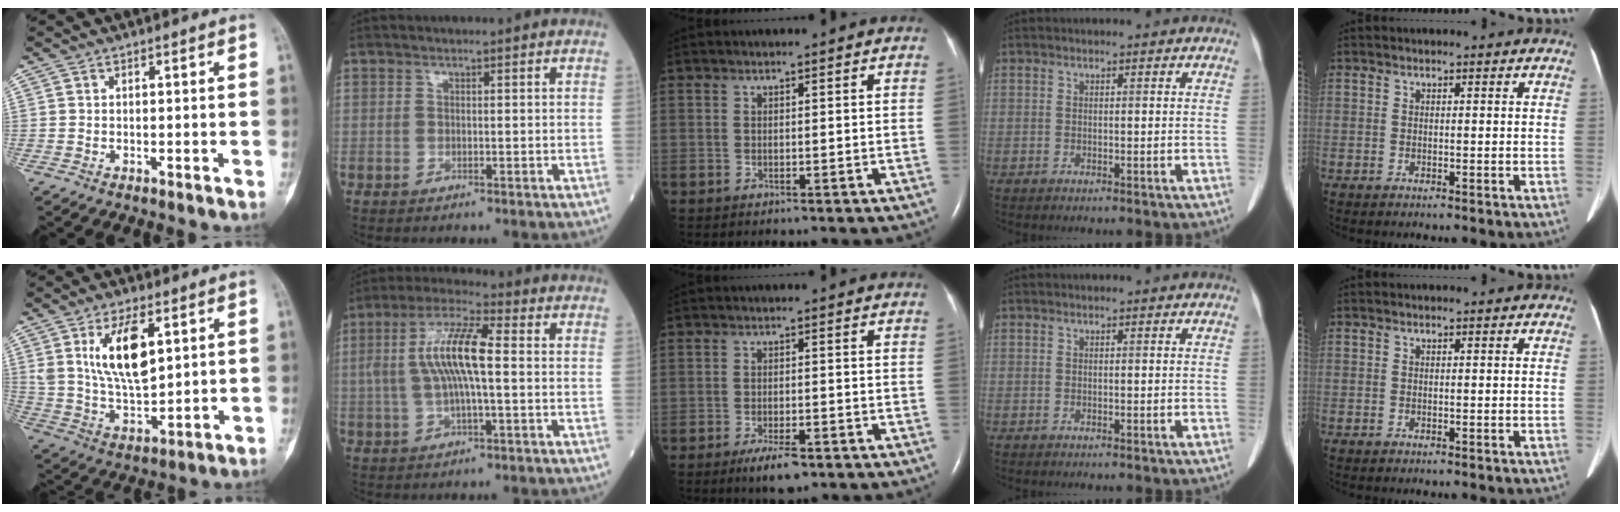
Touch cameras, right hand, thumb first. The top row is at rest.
{"thumb": {"total": 13.5, "force": [4.8, 6.3, 11.0], "torque": [-0.191, -0.025, 0.100]}, "index": {"total": 10.5, "force": [0.4, 2.2, 10.3], "torque": [-0.210, 0.020, 0.004]}, "middle": {"total": 4.6, "force": [-3.0, 1.2, 3.3], "torque": [-0.065, -0.006, -0.046]}}